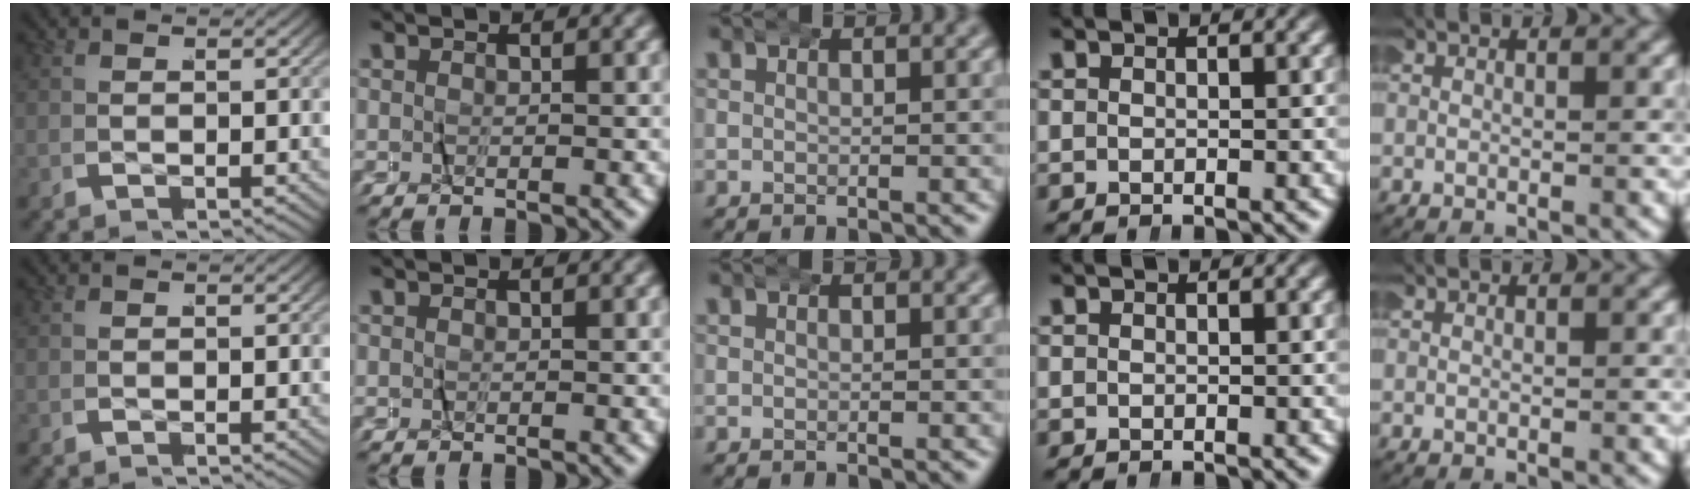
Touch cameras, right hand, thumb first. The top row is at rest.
{}